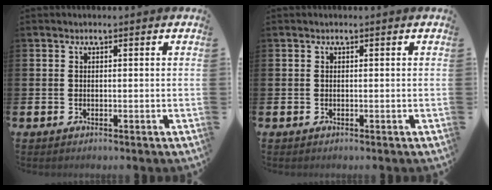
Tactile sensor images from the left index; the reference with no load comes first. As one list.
[{"total": 0.0}]